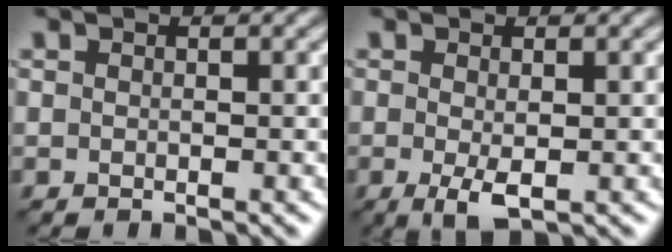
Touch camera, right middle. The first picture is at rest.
{"total": 2.4, "force": [-0.7, 0.9, 2.1], "torque": [-0.047, -0.005, -0.007]}